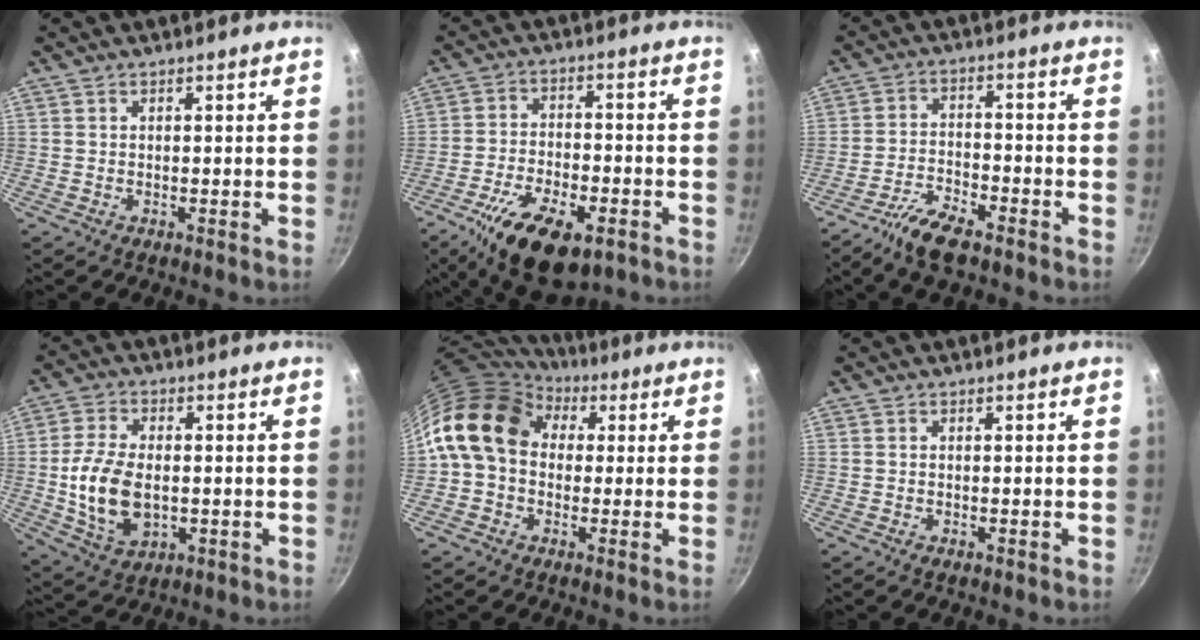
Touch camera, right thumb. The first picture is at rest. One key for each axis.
{"total": 16.9, "fx": -8.6, "fy": 8.0, "fz": 12.1, "tx": -0.194, "ty": 0.020, "tz": -0.142}
{"total": 8.2, "fx": -5.9, "fy": 2.8, "fz": 5.0, "tx": -0.100, "ty": 0.035, "tz": -0.112}
{"total": 12.7, "fx": -0.9, "fy": 7.8, "fz": 9.9, "tx": -0.186, "ty": 0.003, "tz": -0.009}
{"total": 14.8, "fx": 3.4, "fy": 11.4, "fz": 8.8, "tx": -0.132, "ty": 0.025, "tz": 0.041}
{"total": 0.5, "fx": -0.3, "fy": 0.3, "fz": 0.3, "tx": -0.004, "ty": 0.000, "tz": -0.006}